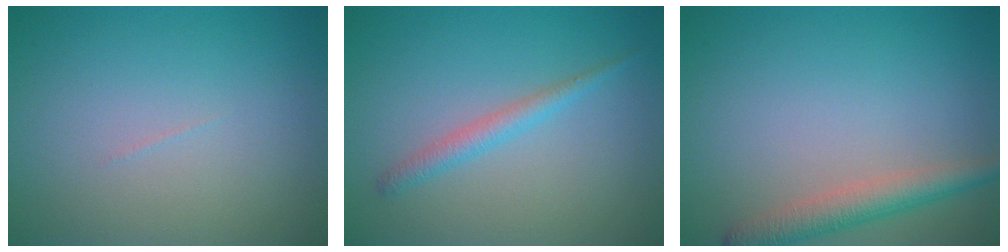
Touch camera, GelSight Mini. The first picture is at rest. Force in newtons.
{"total": 1.8, "press": 1.8, "slide": 0.1}
{"total": 3.3, "press": 3.3, "slide": 0.2}